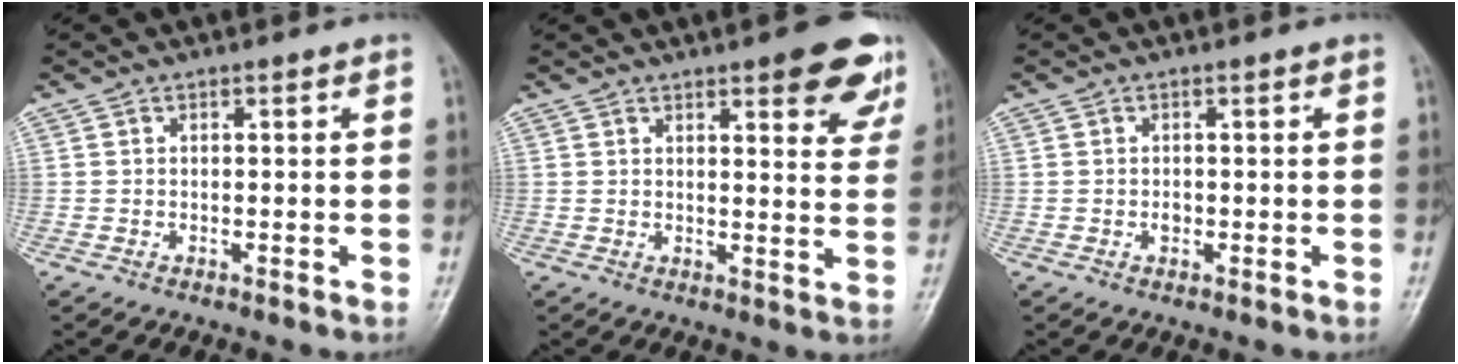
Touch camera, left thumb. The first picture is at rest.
{"total": 10.6, "force": [6.6, 3.4, 7.6], "torque": [-0.055, -0.029, 0.071]}
{"total": 1.1, "force": [-0.2, 0.8, 0.6], "torque": [-0.006, 0.002, -0.003]}